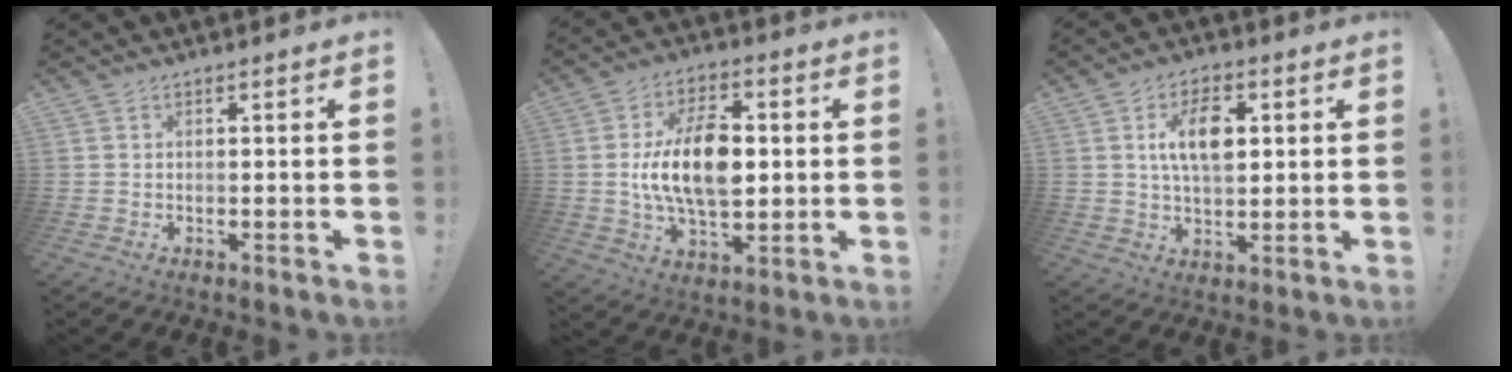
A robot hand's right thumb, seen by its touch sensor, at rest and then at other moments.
{"total": 16.9, "force": [0.6, 10.1, 13.6], "torque": [-0.236, 0.008, 0.011]}
{"total": 11.0, "force": [2.5, 6.5, 8.6], "torque": [-0.126, 0.007, 0.043]}